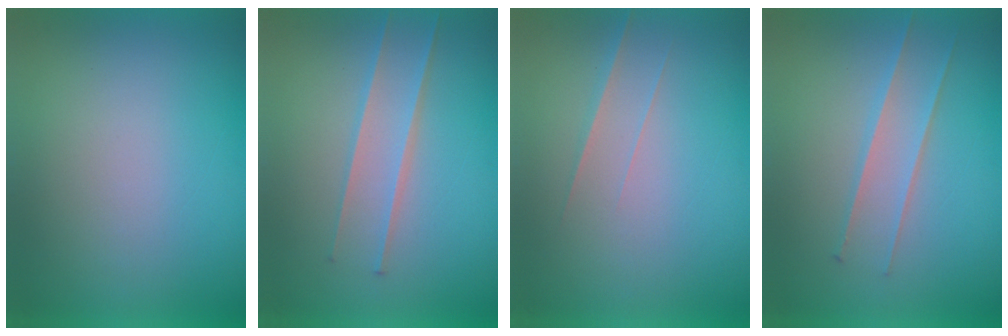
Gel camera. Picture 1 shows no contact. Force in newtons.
{"total": 2.4}
{"total": 1.5}
{"total": 2.3}